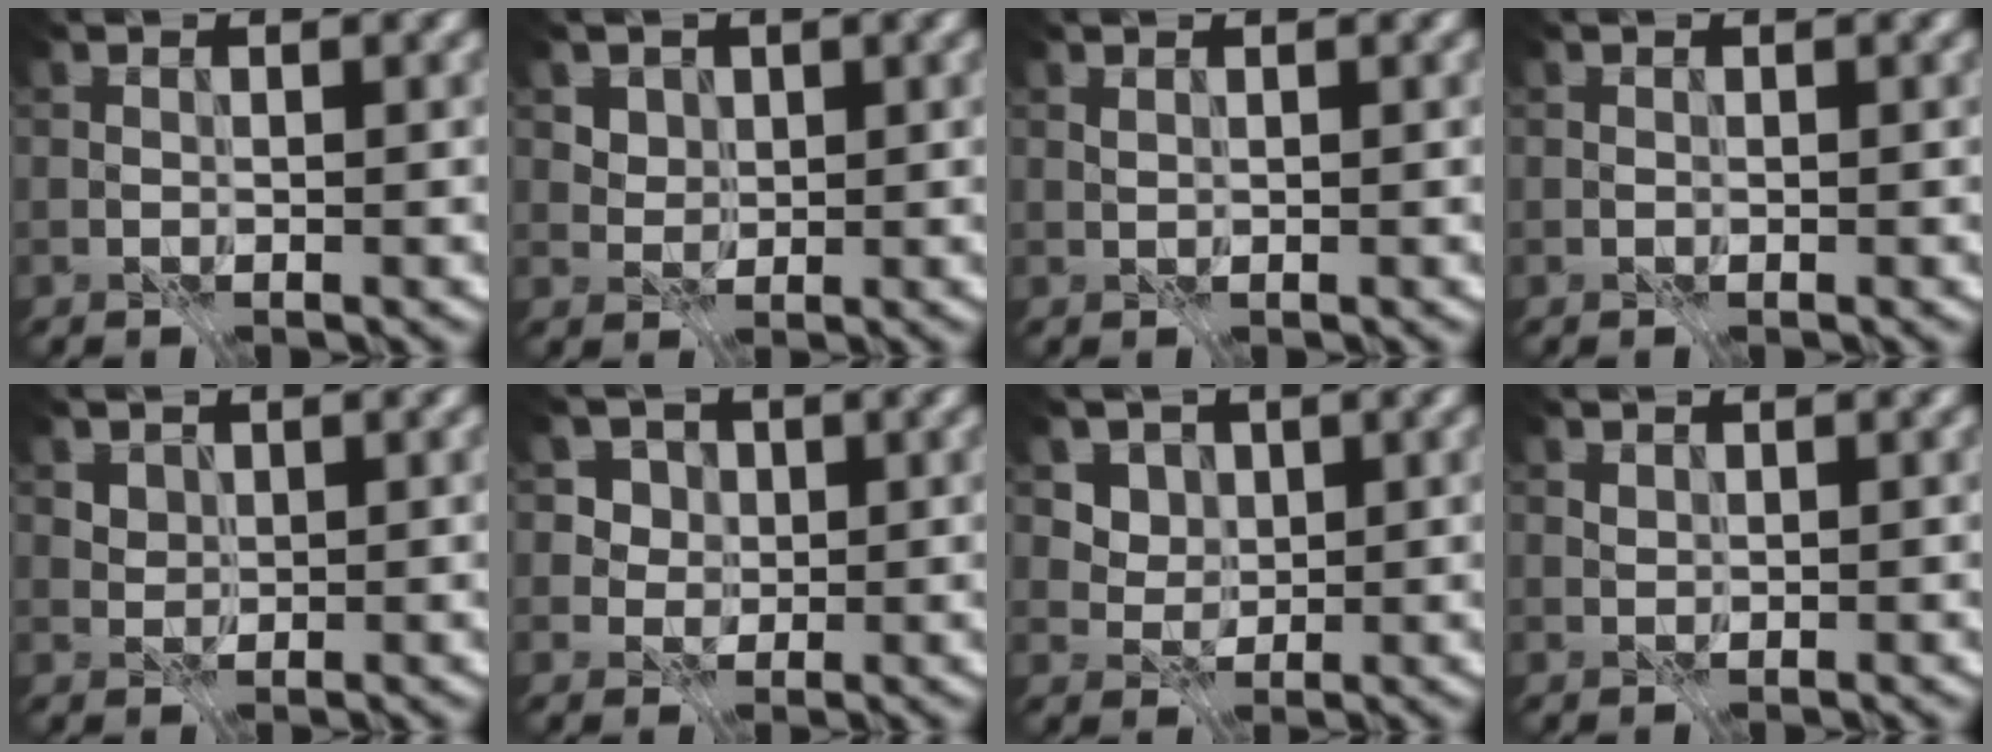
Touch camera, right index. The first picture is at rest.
{"total": 4.4, "force": [2.8, 3.0, 1.7], "torque": [-0.038, 0.004, 0.041]}
{"total": 0.6, "force": [0.5, 0.1, 0.1], "torque": [-0.004, 0.000, 0.010]}
{"total": 0.0}
{"total": 3.4, "force": [2.3, 2.1, 1.2], "torque": [-0.031, 0.007, 0.038]}
{"total": 4.3, "force": [2.3, 3.4, 1.3], "torque": [-0.006, 0.011, 0.021]}
{"total": 5.9, "force": [3.4, 4.3, 2.2], "torque": [-0.041, -0.003, 0.054]}
{"total": 0.8, "force": [0.8, 0.3, 0.0], "torque": [-0.002, -0.001, 0.012]}